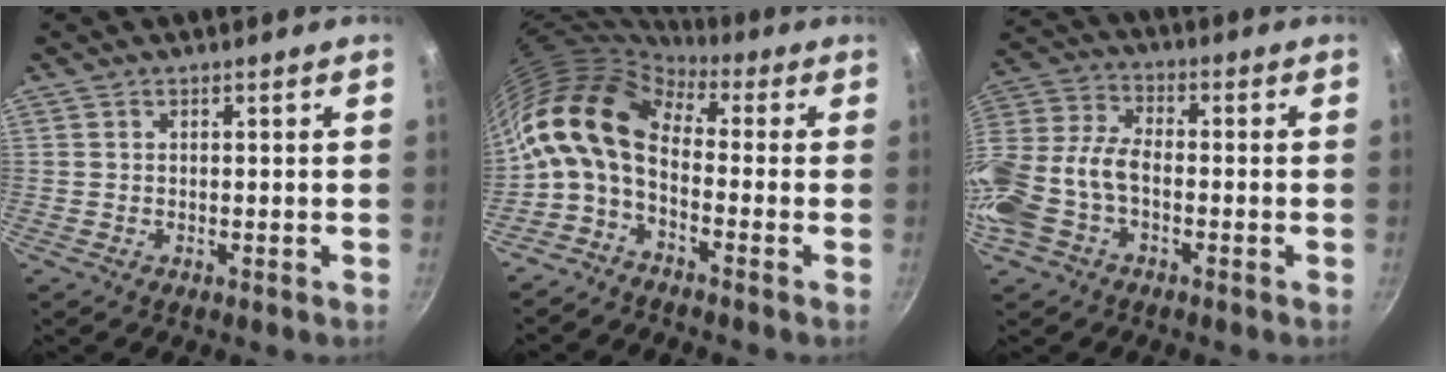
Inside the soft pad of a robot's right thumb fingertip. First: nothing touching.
{"total": 11.7, "force": [0.2, 6.8, 9.5], "torque": [-0.172, 0.022, -0.016]}
{"total": 12.6, "force": [-4.1, 7.8, 9.0], "torque": [-0.197, 0.036, -0.096]}